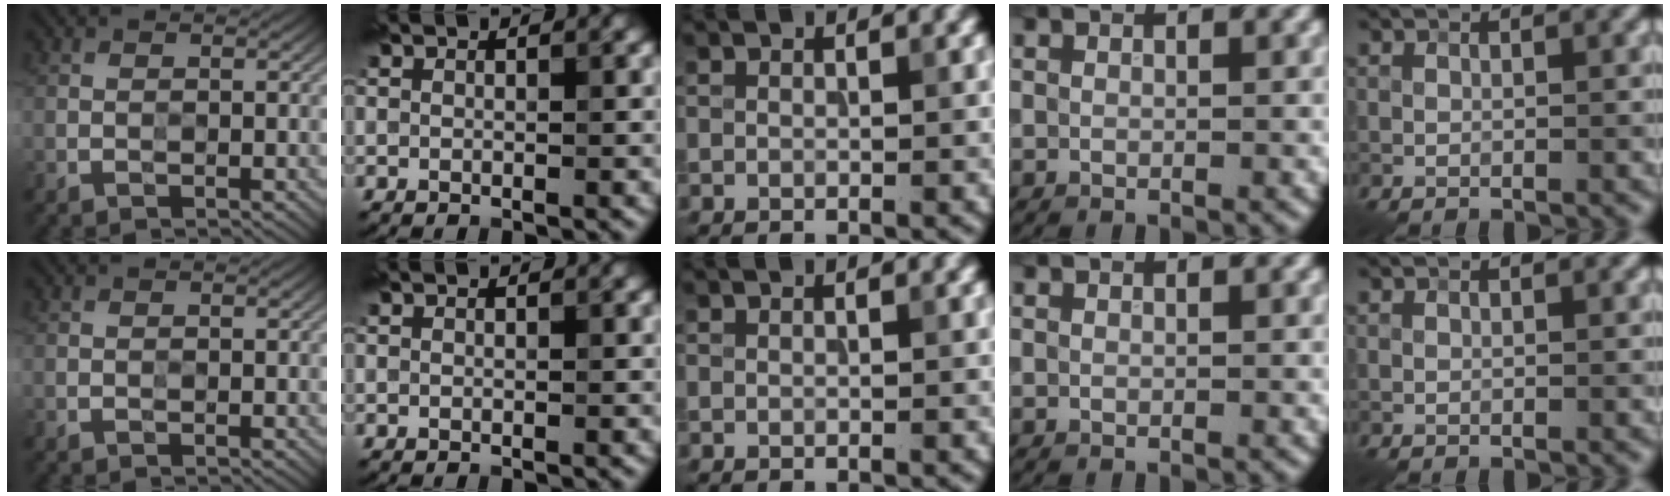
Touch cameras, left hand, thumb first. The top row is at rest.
{}